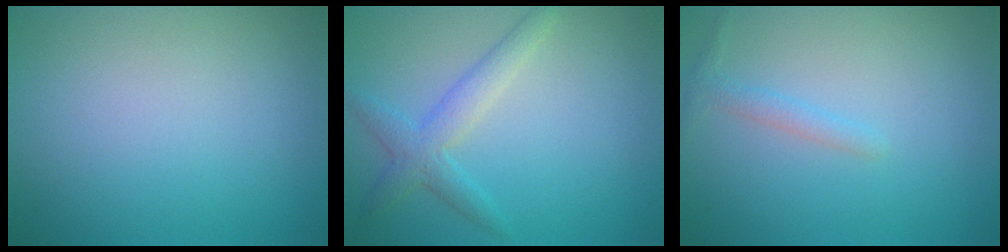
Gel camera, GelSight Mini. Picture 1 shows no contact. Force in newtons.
{"total": 2.8, "press": 2.8, "slide": 0.0}
{"total": 1.2, "press": 1.2, "slide": 0.0}